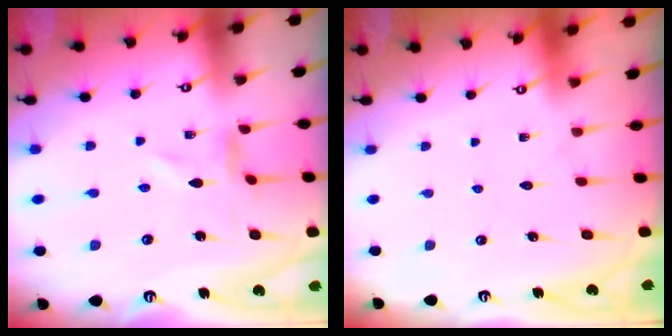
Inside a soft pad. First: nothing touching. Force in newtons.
{"total": 1.8, "press": 1.8, "slide": 0.1}